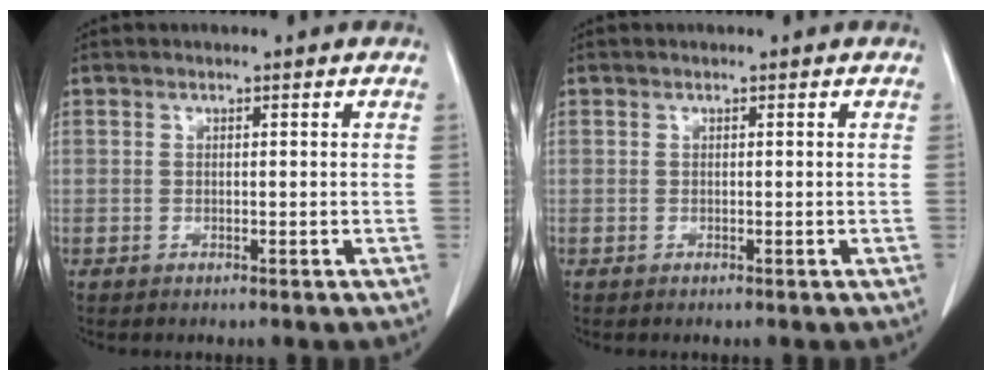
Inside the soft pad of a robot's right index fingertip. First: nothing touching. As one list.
[{"total": 0.0}]